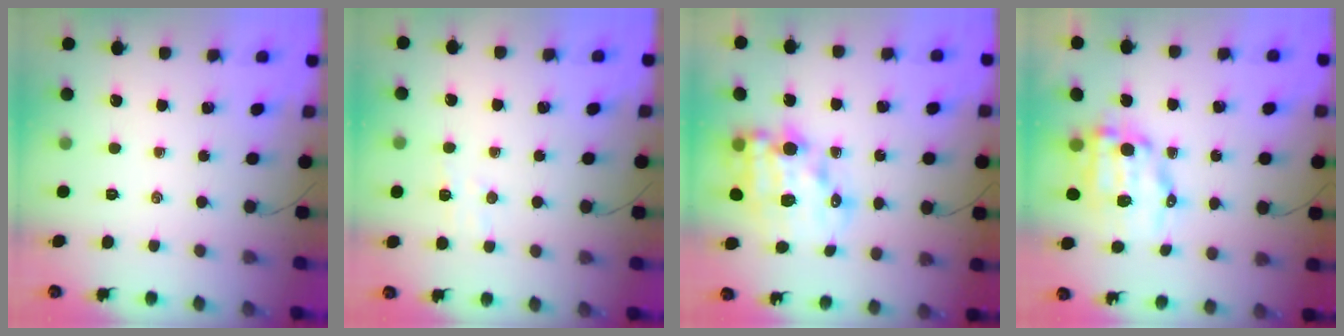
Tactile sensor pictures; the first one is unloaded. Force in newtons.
{"total": 4.5, "press": 4.4, "slide": 0.9}
{"total": 15.4, "press": 15.1, "slide": 3.4}
{"total": 10.4, "press": 10.1, "slide": 2.2}